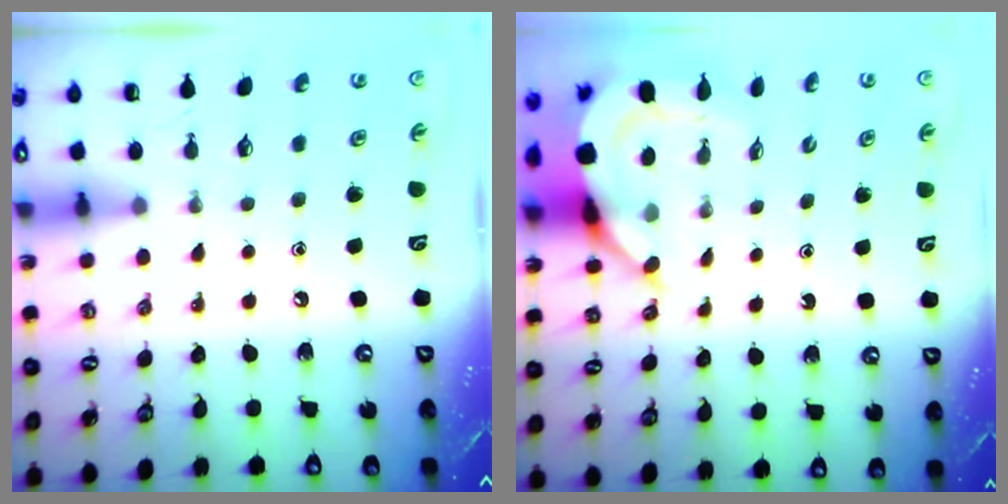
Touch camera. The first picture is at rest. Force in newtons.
{"total": 8.0, "press": 8.0, "slide": 1.0}